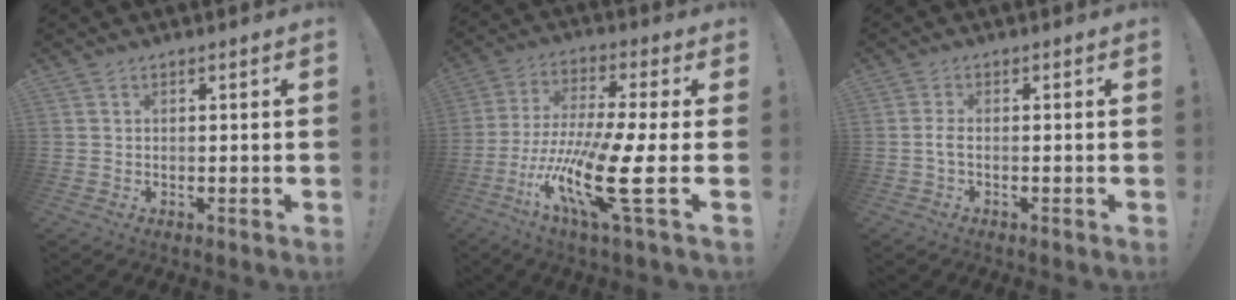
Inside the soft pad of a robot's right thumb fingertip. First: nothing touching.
{"total": 20.0, "force": [-7.0, 3.3, 18.5], "torque": [-0.364, 0.018, -0.117]}
{"total": 2.4, "force": [-0.7, 0.5, 2.2], "torque": [-0.049, 0.003, -0.016]}